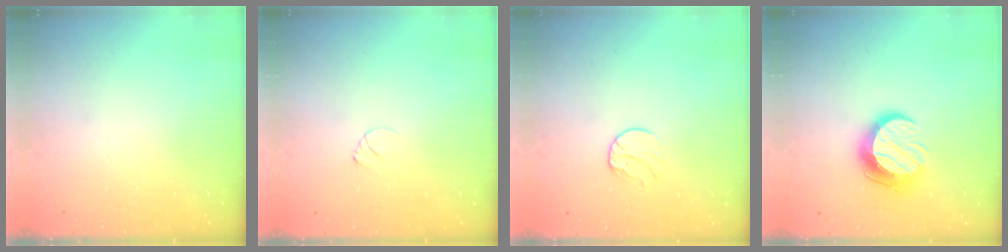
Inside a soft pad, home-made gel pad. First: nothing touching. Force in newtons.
{"total": 2.8, "press": 2.8, "slide": 0.3}
{"total": 8.0, "press": 8.0, "slide": 0.7}
{"total": 10.9, "press": 10.9, "slide": 0.1}